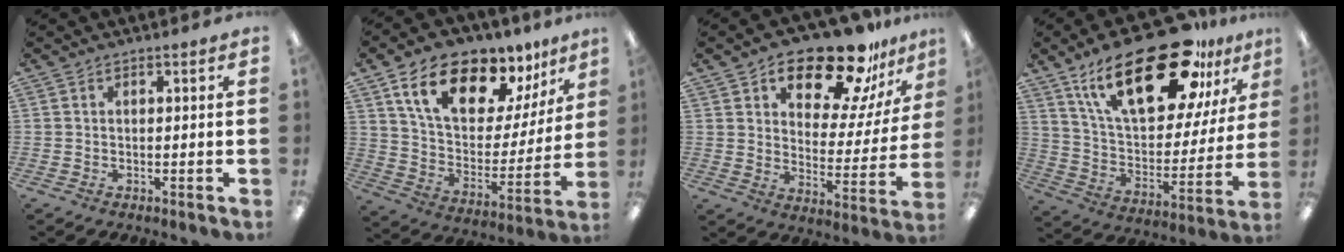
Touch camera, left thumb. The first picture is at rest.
{"total": 18.5, "force": [12.4, 9.1, 10.2], "torque": [-0.182, -0.071, 0.217]}
{"total": 19.2, "force": [15.2, 7.3, 9.1], "torque": [-0.144, -0.107, 0.259]}
{"total": 29.4, "force": [18.1, 12.1, 19.8], "torque": [-0.329, -0.099, 0.306]}